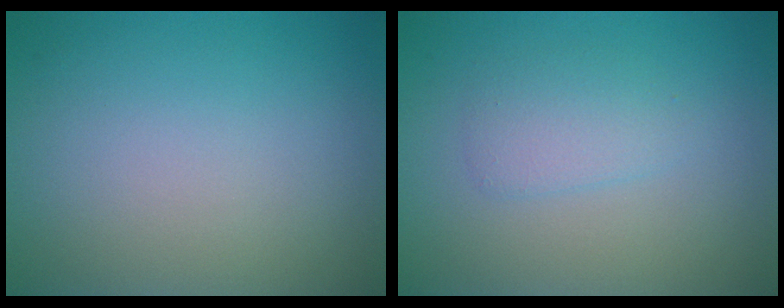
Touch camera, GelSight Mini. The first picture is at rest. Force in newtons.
{"total": 1.9, "press": 1.9, "slide": 0.0}